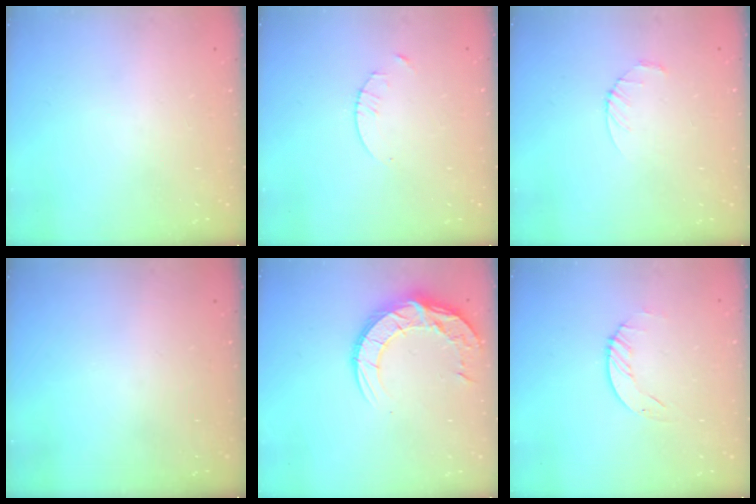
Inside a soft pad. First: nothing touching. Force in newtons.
{"total": 1.3, "press": 1.3, "slide": 0.2}
{"total": 3.4, "press": 3.3, "slide": 0.4}
{"total": 0.0}
{"total": 13.7, "press": 13.6, "slide": 1.1}
{"total": 1.9, "press": 1.9, "slide": 0.2}